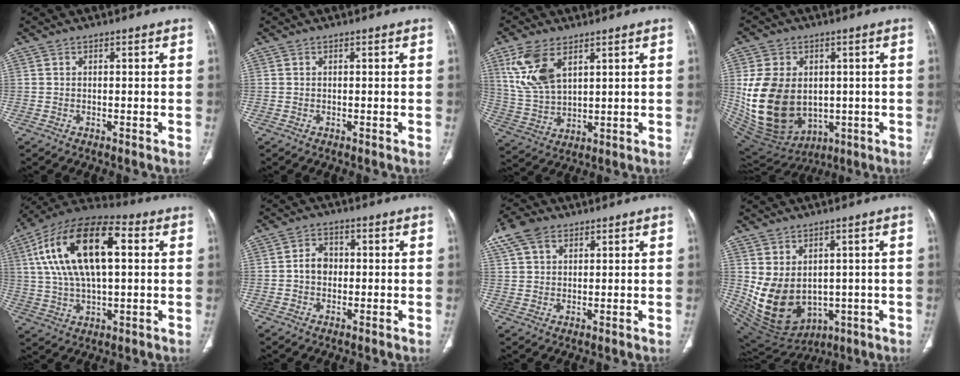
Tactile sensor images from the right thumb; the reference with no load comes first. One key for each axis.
{"total": 0.0}
{"total": 11.1, "fx": 5.3, "fy": 5.8, "fz": 7.8, "tx": -0.162, "ty": -0.015, "tz": 0.117}
{"total": 19.9, "fx": 0.2, "fy": 14.8, "fz": 13.3, "tx": -0.230, "ty": -0.015, "tz": 0.040}
{"total": 21.8, "fx": 5.0, "fy": 10.2, "fz": 18.6, "tx": -0.337, "ty": 0.020, "tz": 0.080}
{"total": 3.9, "fx": -0.1, "fy": 3.2, "fz": 2.3, "tx": -0.026, "ty": 0.010, "tz": -0.007}
{"total": 8.7, "fx": 5.0, "fy": 5.5, "fz": 4.6, "tx": -0.090, "ty": 0.013, "tz": 0.101}
{"total": 13.2, "fx": 0.1, "fy": 9.9, "fz": 8.7, "tx": -0.141, "ty": -0.013, "tz": 0.047}